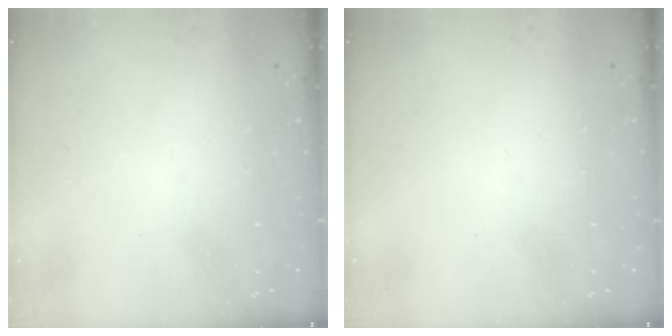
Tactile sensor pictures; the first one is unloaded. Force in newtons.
{"total": 0.0}